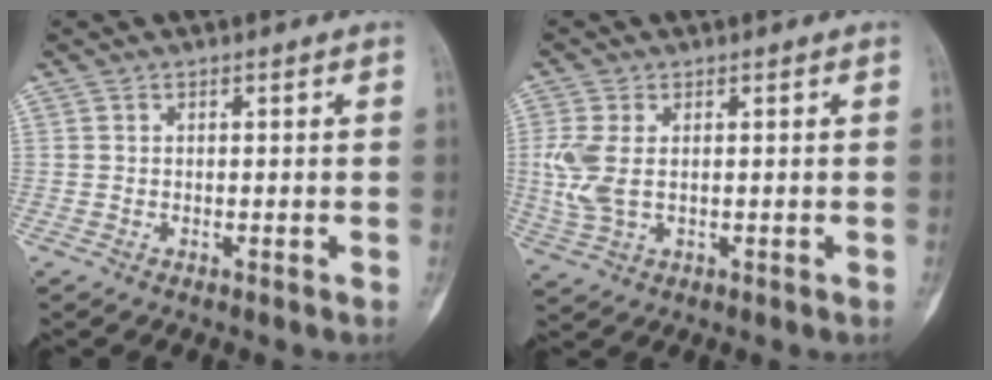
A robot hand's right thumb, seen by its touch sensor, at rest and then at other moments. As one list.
[{"total": 6.3, "force": [0.5, 3.7, 5.1], "torque": [-0.139, 0.000, 0.016]}]